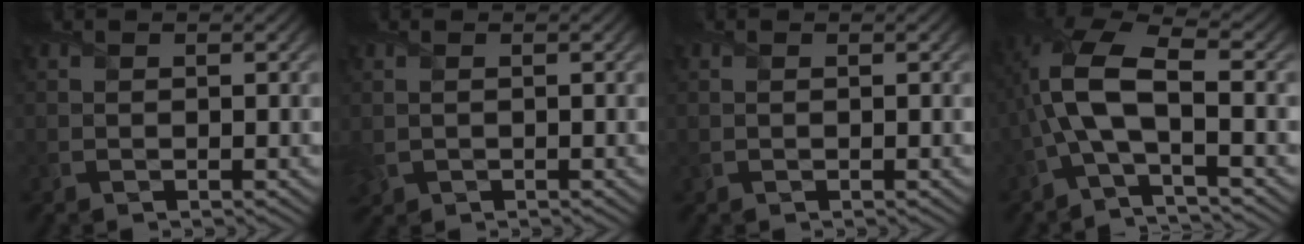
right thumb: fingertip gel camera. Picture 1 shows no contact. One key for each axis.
{"total": 1.8, "fx": -0.2, "fy": 1.5, "fz": 1.0, "tx": -0.033, "ty": -0.009, "tz": 0.000}
{"total": 0.0}
{"total": 9.0, "fx": -1.4, "fy": 3.2, "fz": 8.3, "tx": -0.188, "ty": 0.018, "tz": -0.040}